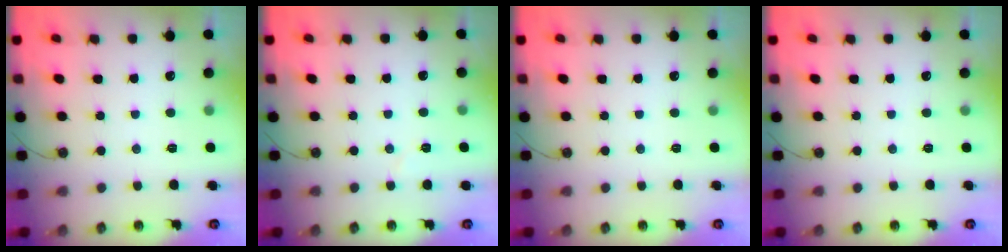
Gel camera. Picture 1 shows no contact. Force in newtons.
{"total": 3.3, "press": 3.0, "slide": 1.5}
{"total": 0.0}
{"total": 0.0}